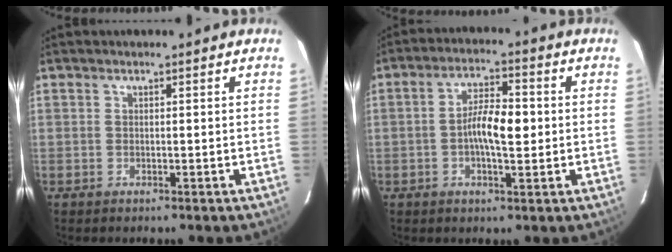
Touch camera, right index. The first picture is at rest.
{"total": 7.1, "force": [-0.4, 2.2, 6.7], "torque": [-0.127, 0.014, -0.008]}